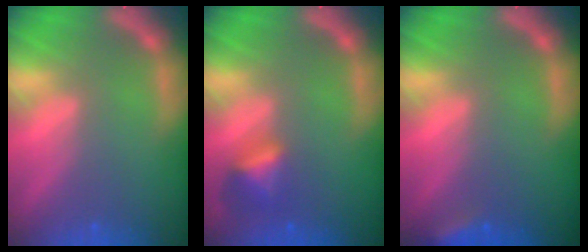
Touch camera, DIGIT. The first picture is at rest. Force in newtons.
{"total": 2.9}
{"total": 2.4}